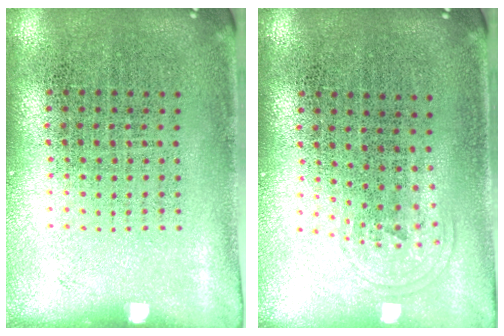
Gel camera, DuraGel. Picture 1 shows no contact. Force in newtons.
{"total": 0.9, "press": 0.7, "slide": 0.7}